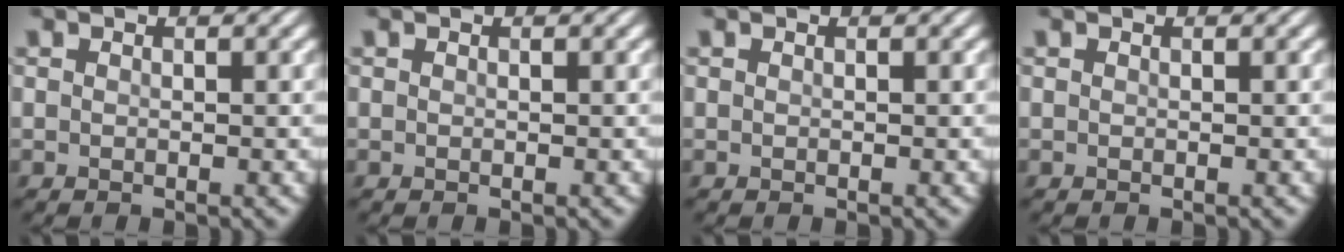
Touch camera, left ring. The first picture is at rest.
{"total": 0.0}
{"total": 0.0}
{"total": 0.0}